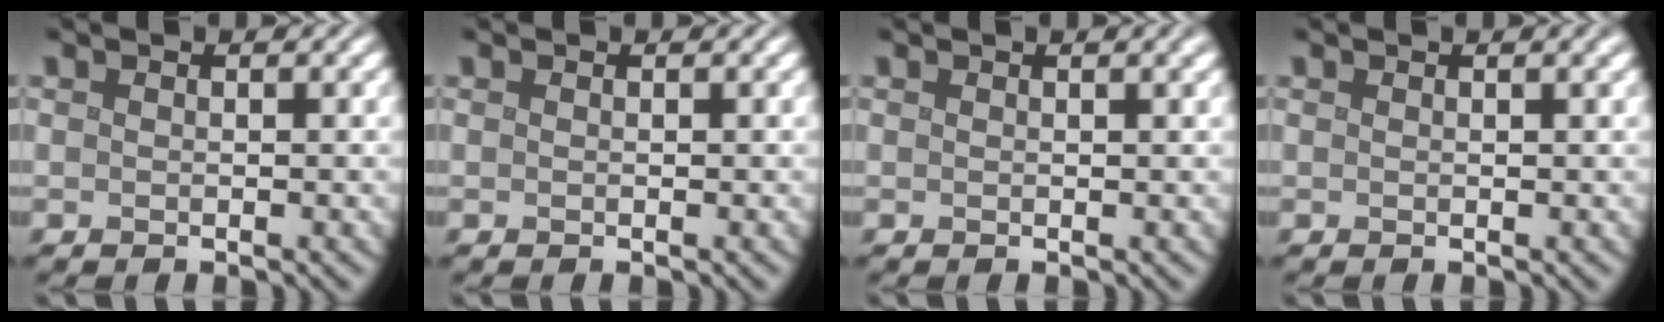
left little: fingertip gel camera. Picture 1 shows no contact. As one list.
[{"total": 0.0}, {"total": 2.1, "force": [1.2, 0.9, 1.5], "torque": [-0.004, 0.012, 0.003]}, {"total": 2.0, "force": [1.1, 0.9, 1.5], "torque": [-0.003, 0.010, 0.000]}]